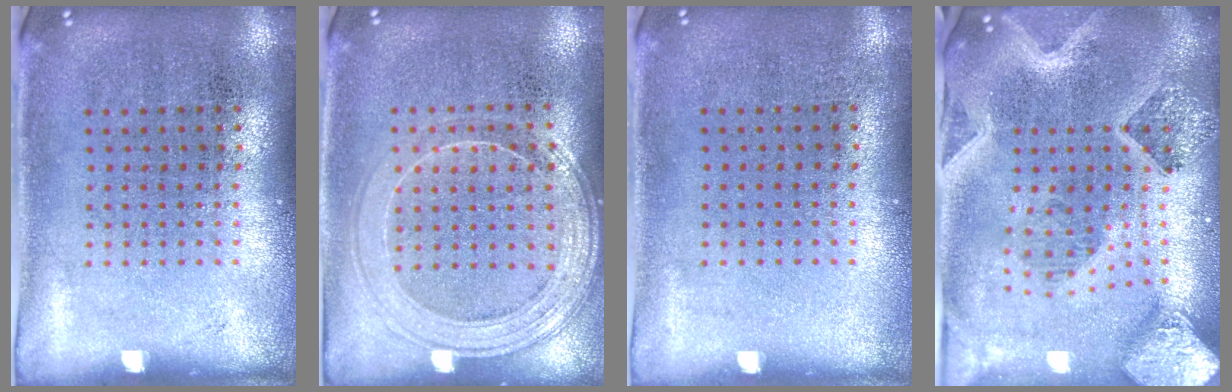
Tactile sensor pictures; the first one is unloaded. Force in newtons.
{"total": 1.6, "press": 1.5, "slide": 0.4}
{"total": 0.0}
{"total": 4.3, "press": 3.3, "slide": 2.7}